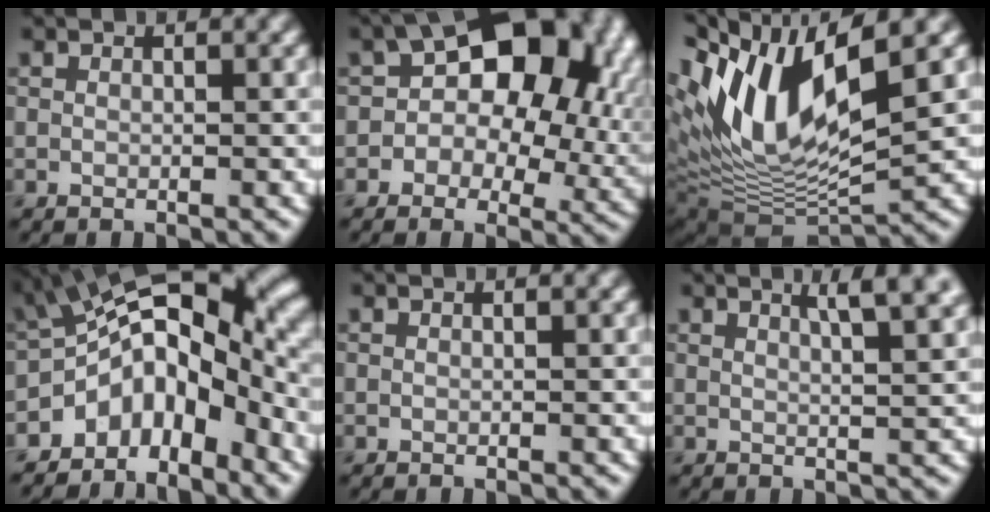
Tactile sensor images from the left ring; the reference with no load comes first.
{"total": 13.4, "force": [3.0, 8.5, 9.9], "torque": [-0.106, 0.017, 0.037]}
{"total": 12.8, "force": [3.8, 4.9, 11.2], "torque": [-0.228, -0.001, 0.070]}
{"total": 9.1, "force": [-3.0, 5.0, 7.0], "torque": [-0.087, 0.013, -0.060]}
{"total": 0.0}
{"total": 4.4, "force": [2.6, 1.2, 3.4], "torque": [-0.027, 0.020, 0.022]}